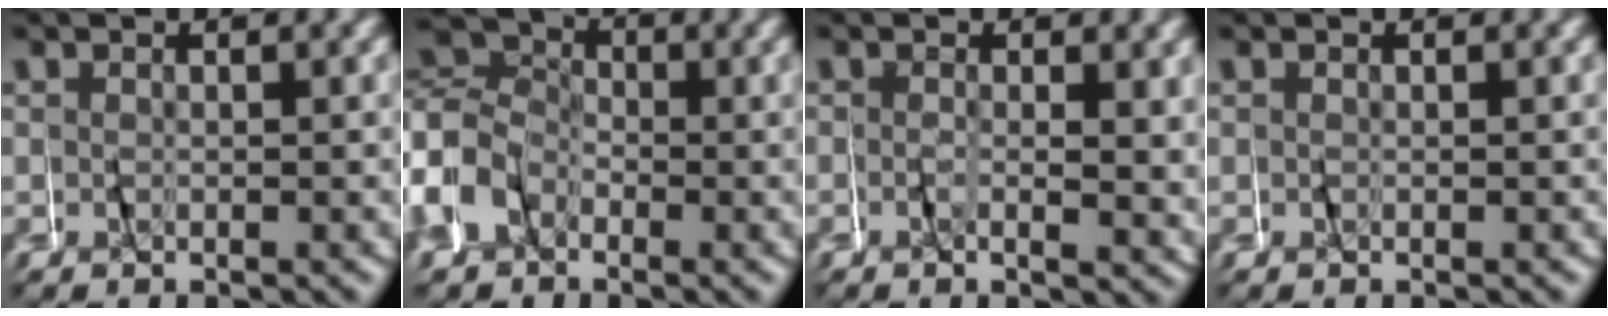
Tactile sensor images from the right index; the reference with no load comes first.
{"total": 10.0, "force": [-1.8, 9.2, 3.5], "torque": [-0.097, -0.009, -0.050]}
{"total": 1.0, "force": [-0.2, -0.3, 0.9], "torque": [-0.023, -0.003, -0.007]}
{"total": 0.0}